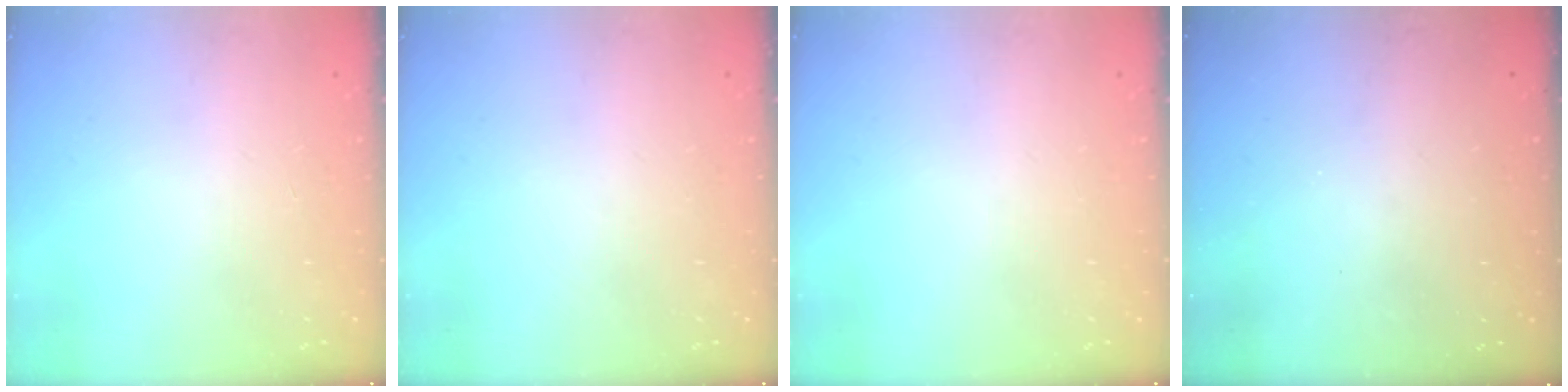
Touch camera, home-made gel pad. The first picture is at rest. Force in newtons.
{"total": 0.0}
{"total": 0.0}
{"total": 3.3, "press": 3.3, "slide": 0.1}